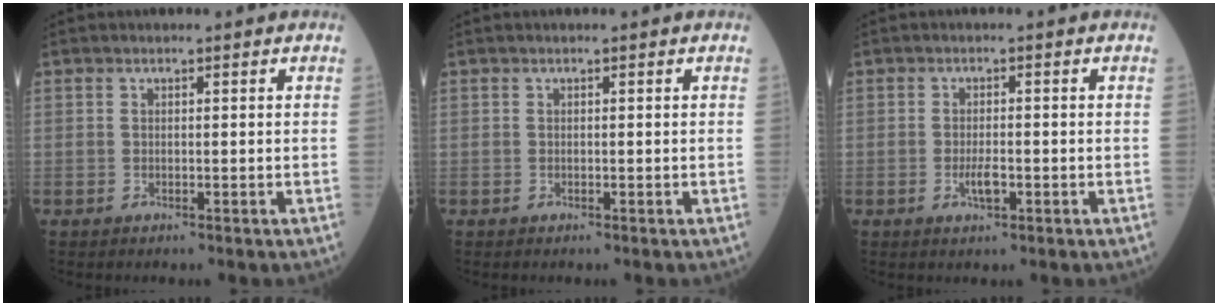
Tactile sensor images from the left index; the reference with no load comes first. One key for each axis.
{"total": 0.0}
{"total": 2.1, "fx": -0.7, "fy": 0.5, "fz": 2.0, "tx": -0.036, "ty": -0.002, "tz": -0.011}